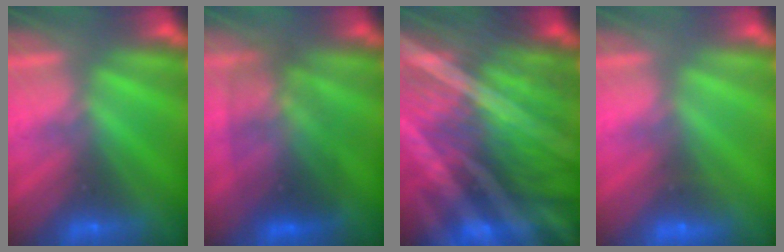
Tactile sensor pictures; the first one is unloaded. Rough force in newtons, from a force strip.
{"total": 3.0}
{"total": 9.7}
{"total": 1.8}